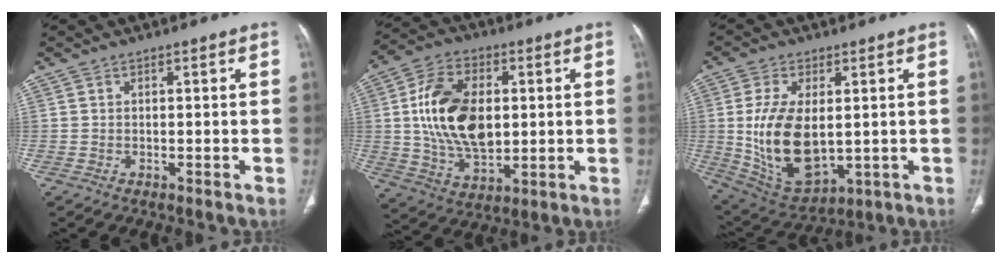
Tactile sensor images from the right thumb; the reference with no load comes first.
{"total": 17.6, "force": [1.9, 10.8, 13.8], "torque": [-0.231, -0.005, 0.041]}
{"total": 15.0, "force": [0.2, 8.2, 12.5], "torque": [-0.229, -0.014, 0.027]}